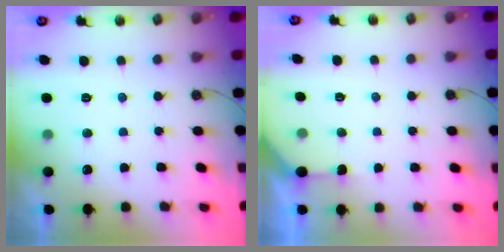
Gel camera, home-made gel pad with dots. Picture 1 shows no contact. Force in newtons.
{"total": 2.7, "press": 2.7, "slide": 0.3}